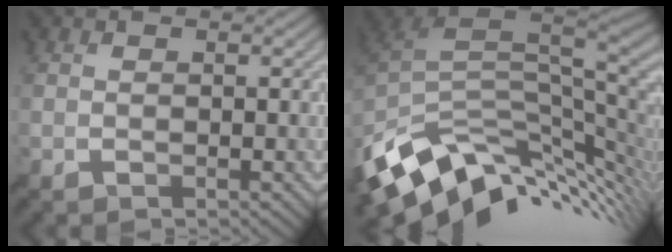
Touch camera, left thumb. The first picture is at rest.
{"total": 12.9, "force": [-3.8, 7.8, 9.5], "torque": [-0.200, -0.024, -0.058]}